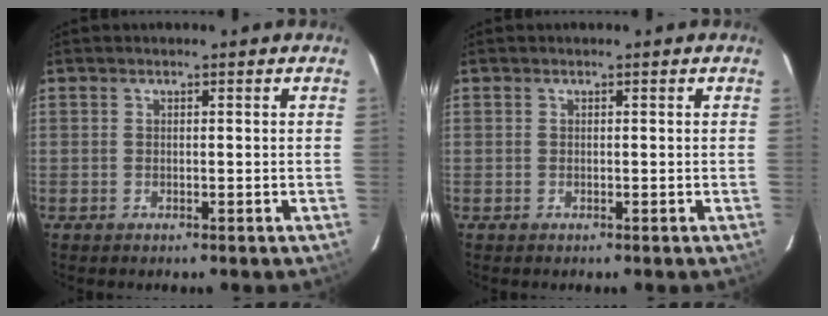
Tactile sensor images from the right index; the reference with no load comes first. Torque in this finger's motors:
{"motor_torque": [0.00, 0.00, 0.07, 0.00]}